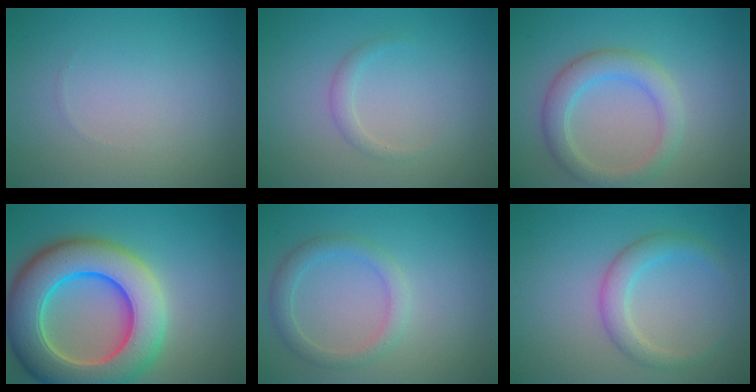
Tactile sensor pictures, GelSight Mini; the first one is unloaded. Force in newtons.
{"total": 1.1, "press": 1.1, "slide": 0.0}
{"total": 3.6, "press": 3.6, "slide": 0.1}
{"total": 11.7, "press": 11.7, "slide": 0.5}
{"total": 2.4, "press": 2.4, "slide": 0.1}
{"total": 2.8, "press": 2.8, "slide": 0.1}